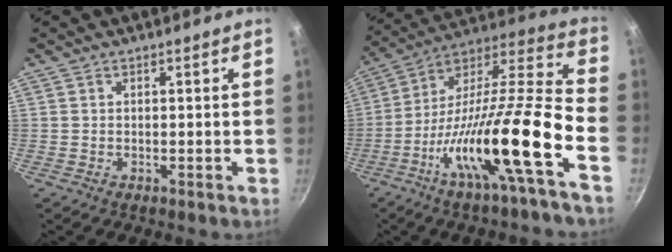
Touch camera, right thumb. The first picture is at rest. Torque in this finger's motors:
{"motor_torque": [2.07, 1.16, 2.31, -0.46, 0.76]}